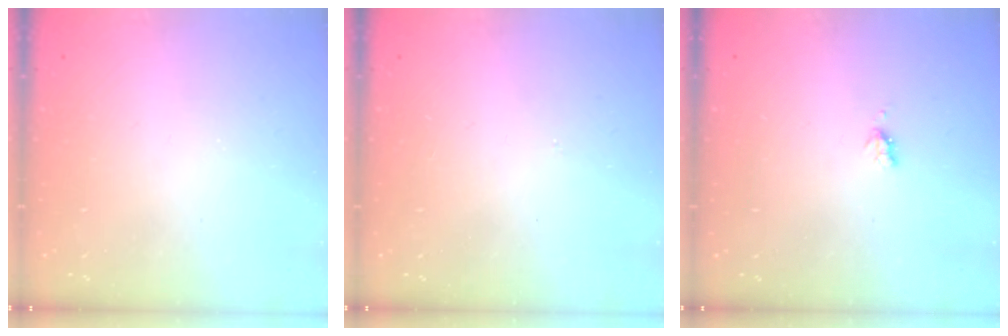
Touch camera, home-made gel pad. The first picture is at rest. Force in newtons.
{"total": 3.0, "press": 3.0, "slide": 0.4}
{"total": 3.0, "press": 3.0, "slide": 0.5}